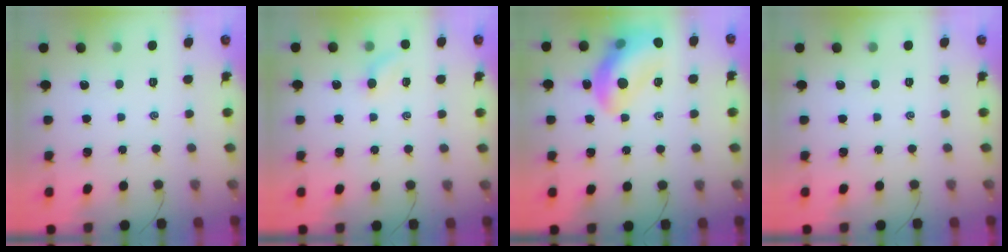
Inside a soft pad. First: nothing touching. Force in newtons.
{"total": 3.3, "press": 3.1, "slide": 1.1}
{"total": 16.3, "press": 16.1, "slide": 1.9}
{"total": 0.0}